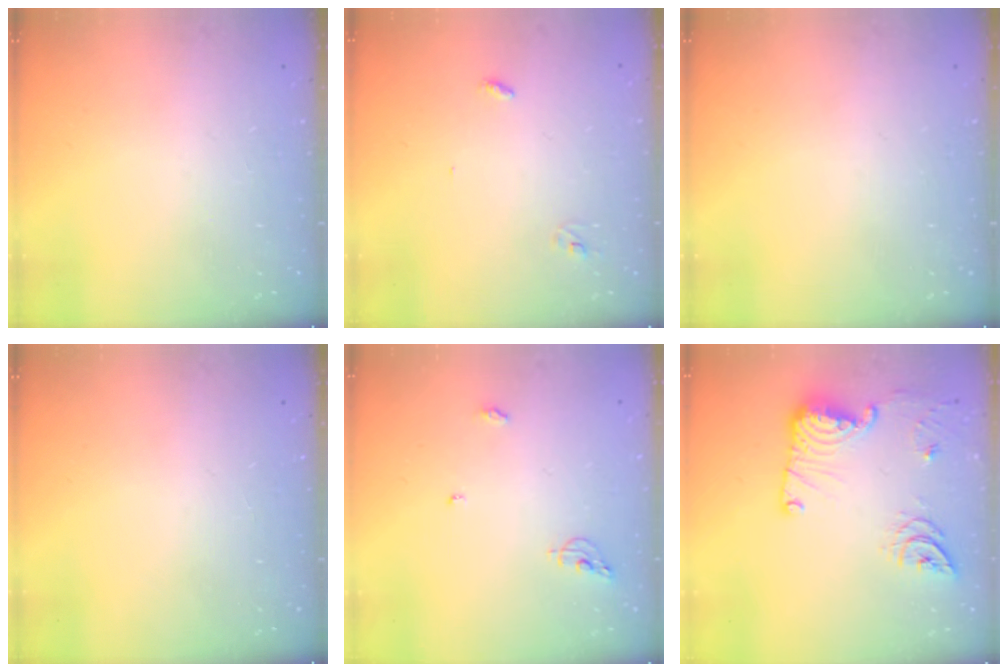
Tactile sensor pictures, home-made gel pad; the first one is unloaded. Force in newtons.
{"total": 2.8, "press": 2.8, "slide": 0.2}
{"total": 0.0}
{"total": 0.0}
{"total": 5.4, "press": 5.4, "slide": 0.4}
{"total": 15.7, "press": 15.5, "slide": 2.6}